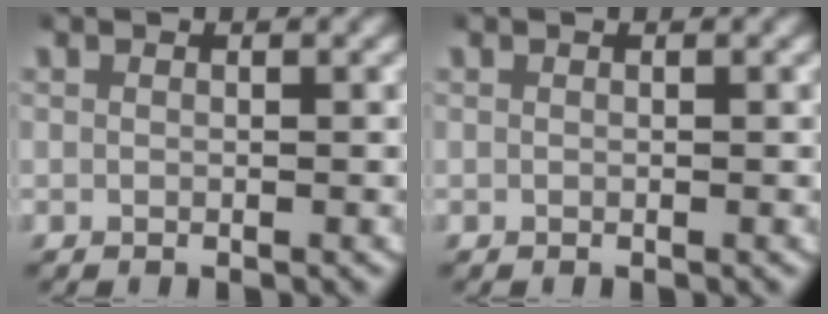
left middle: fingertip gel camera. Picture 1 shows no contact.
{"total": 0.0}